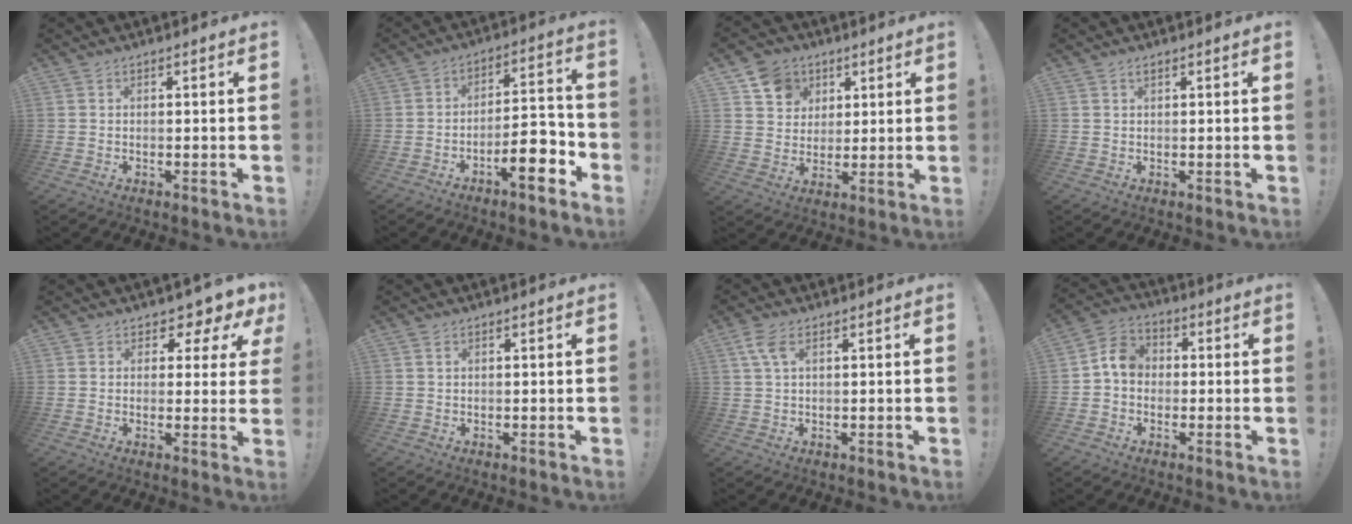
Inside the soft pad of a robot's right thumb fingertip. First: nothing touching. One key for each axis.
{"total": 11.9, "fx": -6.2, "fy": 3.6, "fz": 9.5, "tx": -0.121, "ty": 0.032, "tz": -0.104}
{"total": 10.2, "fx": 5.0, "fy": 8.6, "fz": 2.3, "tx": -0.023, "ty": -0.035, "tz": 0.099}
{"total": 0.8, "fx": 0.5, "fy": 0.3, "fz": 0.5, "tx": -0.007, "ty": 0.000, "tz": 0.009}
{"total": 4.3, "fx": 2.6, "fy": 2.9, "fz": 1.8, "tx": -0.018, "ty": -0.029, "tz": 0.042}
{"total": 0.6, "fx": 0.4, "fy": 0.3, "fz": 0.3, "tx": -0.008, "ty": 0.001, "tz": 0.008}
{"total": 4.6, "fx": 1.8, "fy": 2.1, "fz": 3.7, "tx": -0.082, "ty": 0.001, "tz": 0.032}
{"total": 7.5, "fx": -0.1, "fy": 6.2, "fz": 4.3, "tx": -0.069, "ty": 0.024, "tz": 0.005}